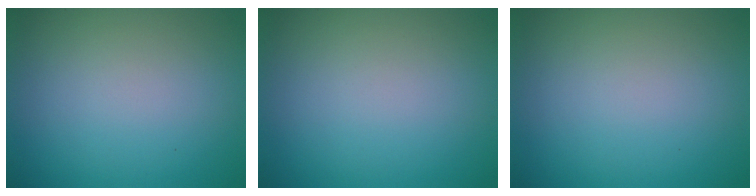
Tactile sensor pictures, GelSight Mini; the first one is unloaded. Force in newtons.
{"total": 0.0}
{"total": 0.0}